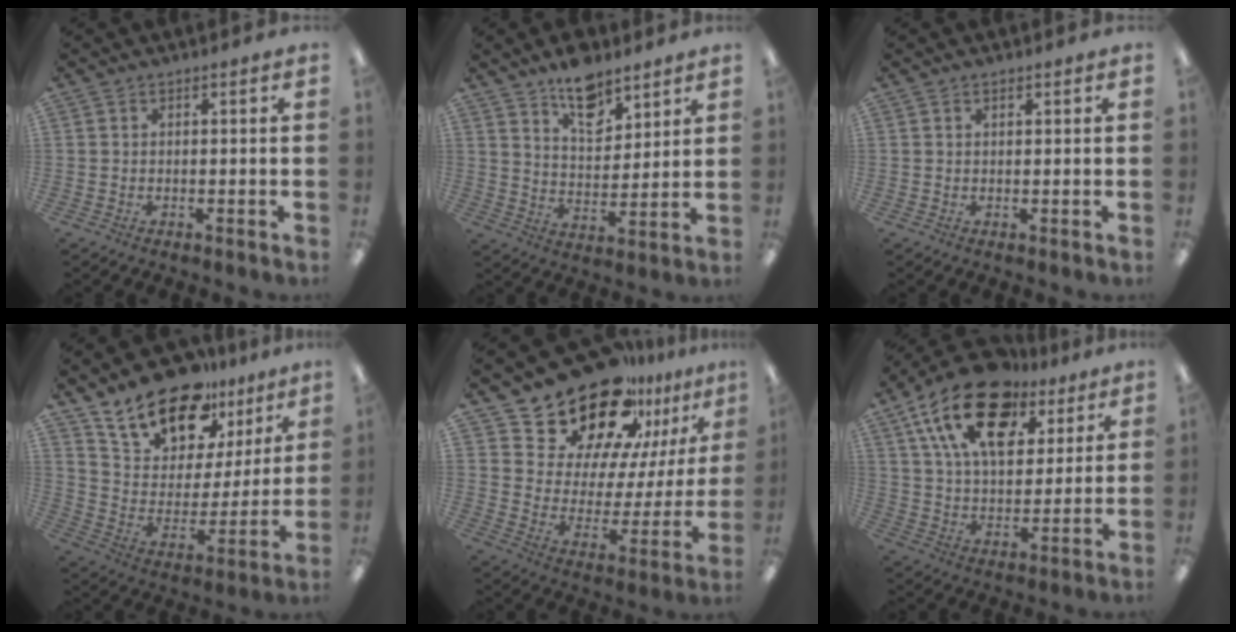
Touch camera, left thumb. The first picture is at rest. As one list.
[{"total": 11.1, "force": [8.3, 5.6, 4.9], "torque": [-0.066, -0.047, 0.148]}, {"total": 0.6, "force": [0.5, 0.3, 0.3], "torque": [-0.008, 0.002, 0.008]}, {"total": 18.2, "force": [14.7, 8.9, 6.1], "torque": [-0.131, -0.101, 0.267]}, {"total": 23.1, "force": [18.9, 10.4, 8.2], "torque": [-0.144, -0.134, 0.340]}, {"total": 20.4, "force": [11.3, 11.8, 12.2], "torque": [-0.215, -0.042, 0.202]}]